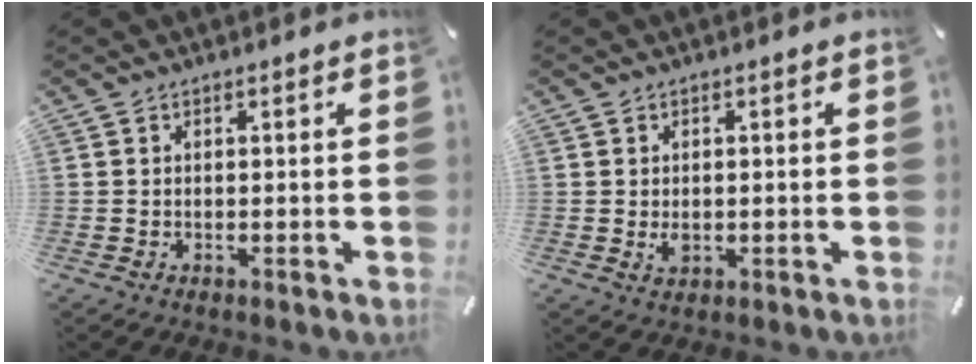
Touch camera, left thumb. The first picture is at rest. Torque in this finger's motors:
{"motor_torque": [0.17, 0.49, 0.30, -0.26, 0.00]}